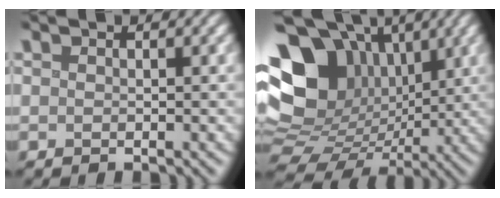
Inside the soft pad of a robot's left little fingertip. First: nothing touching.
{"total": 13.7, "force": [3.6, 10.3, 8.3], "torque": [-0.168, 0.007, 0.066]}